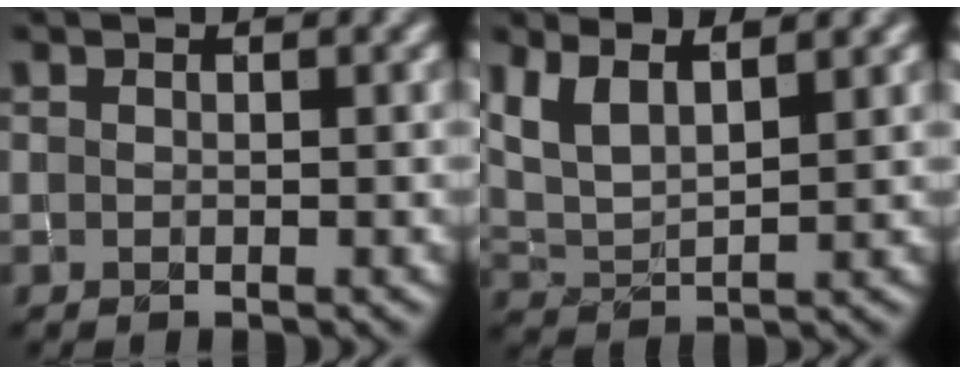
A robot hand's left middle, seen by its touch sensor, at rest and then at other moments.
{"total": 4.9, "force": [3.2, 1.8, 3.3], "torque": [-0.079, 0.008, 0.061]}